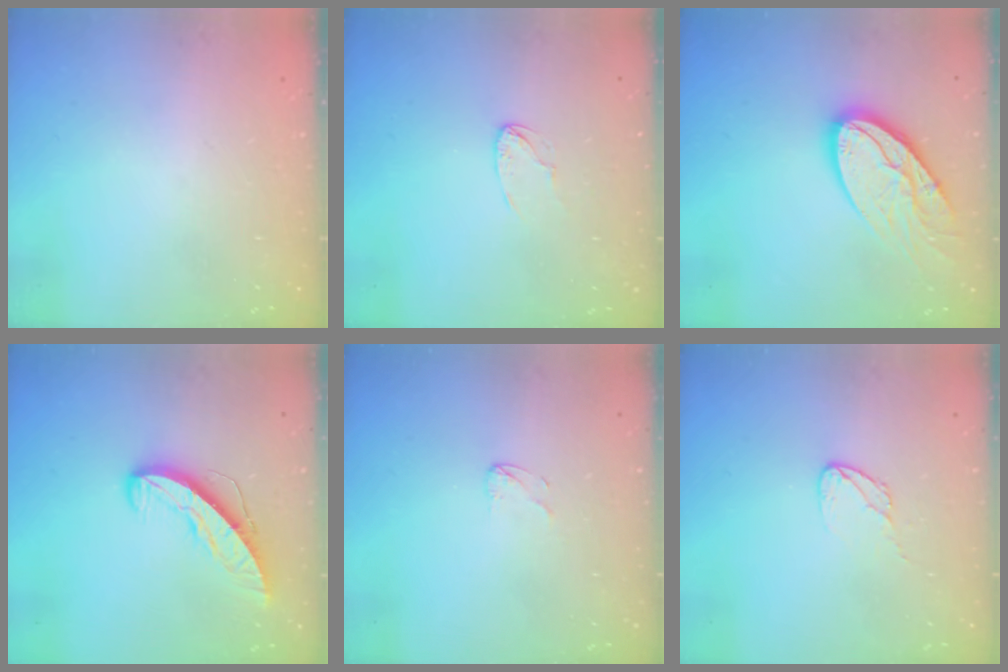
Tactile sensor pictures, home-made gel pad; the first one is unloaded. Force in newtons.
{"total": 3.4, "press": 3.4, "slide": 0.2}
{"total": 15.6, "press": 15.5, "slide": 1.7}
{"total": 8.2, "press": 8.2, "slide": 0.4}
{"total": 2.6, "press": 2.6, "slide": 0.2}
{"total": 5.2, "press": 5.2, "slide": 0.4}